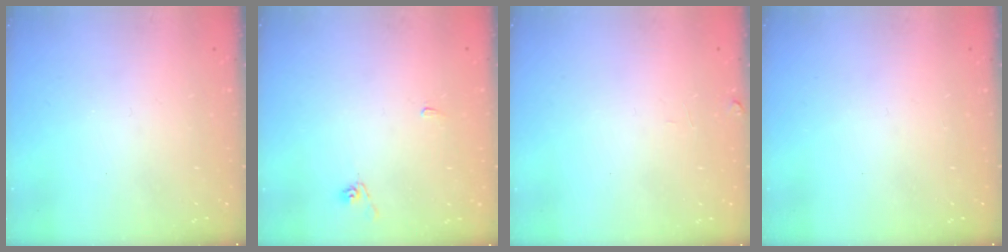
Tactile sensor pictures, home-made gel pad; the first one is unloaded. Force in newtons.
{"total": 2.7, "press": 2.7, "slide": 0.2}
{"total": 1.3, "press": 1.2, "slide": 0.5}
{"total": 0.0}